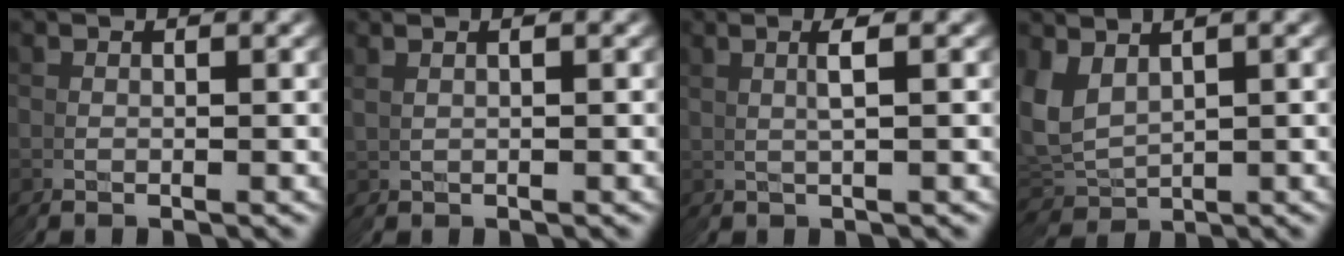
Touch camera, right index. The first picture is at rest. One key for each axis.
{"total": 1.0, "fx": 0.8, "fy": -0.4, "fz": 0.4, "tx": 0.000, "ty": 0.011, "tz": 0.015}
{"total": 2.0, "fx": 1.0, "fy": -1.4, "fz": 1.0, "tx": -0.014, "ty": 0.020, "tz": 0.018}
{"total": 5.9, "fx": -0.3, "fy": 5.3, "fz": 2.6, "tx": -0.085, "ty": -0.030, "tz": 0.015}